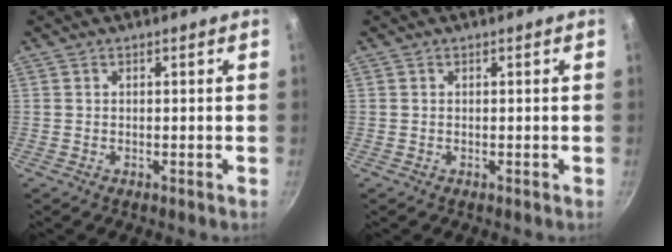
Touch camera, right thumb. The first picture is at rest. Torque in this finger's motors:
{"motor_torque": [0.28, -0.11, -0.24, -0.50, -0.04]}